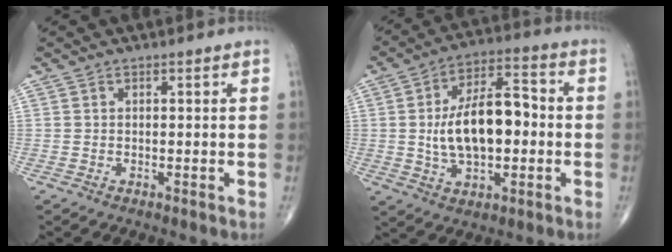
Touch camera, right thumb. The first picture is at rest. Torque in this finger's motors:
{"motor_torque": [1.69, 1.70, 1.68, -0.18, 0.11]}